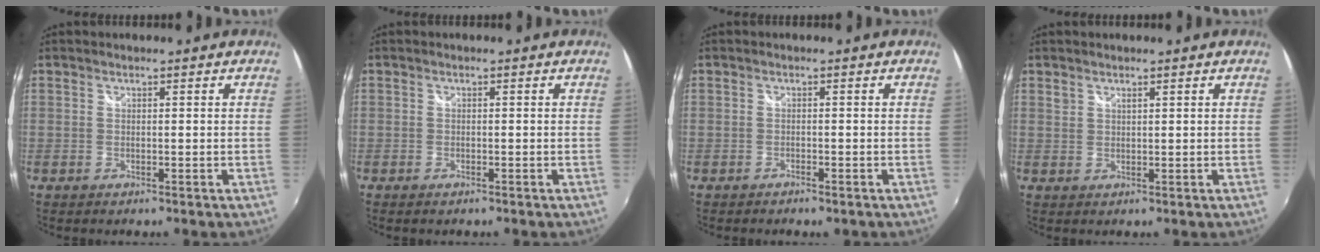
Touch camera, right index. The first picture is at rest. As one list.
[{"total": 0.9, "force": [-0.7, 0.4, 0.3], "torque": [-0.008, -0.004, -0.014]}, {"total": 1.4, "force": [-1.2, 0.5, 0.6], "torque": [-0.016, -0.004, -0.020]}, {"total": 1.1, "force": [0.9, 0.5, 0.2], "torque": [-0.002, 0.000, 0.015]}]